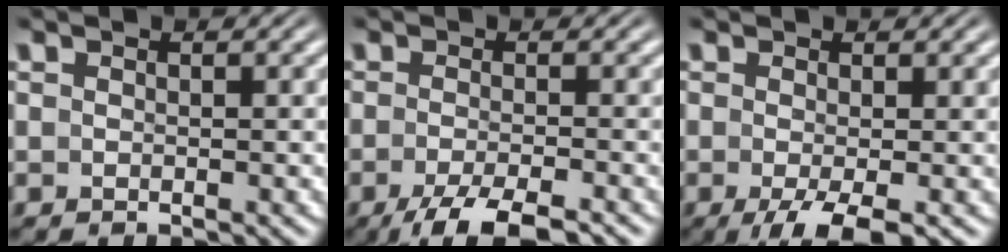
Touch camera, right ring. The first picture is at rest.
{"total": 5.1, "force": [-4.0, 1.3, 2.9], "torque": [-0.055, -0.020, -0.055]}
{"total": 4.6, "force": [-2.9, 1.1, 3.4], "torque": [-0.056, -0.025, -0.031]}